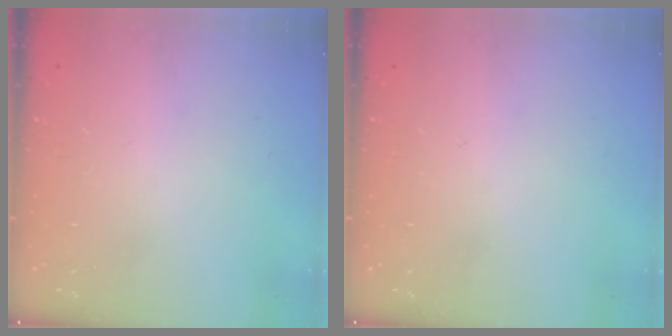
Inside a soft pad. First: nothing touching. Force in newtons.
{"total": 0.0}